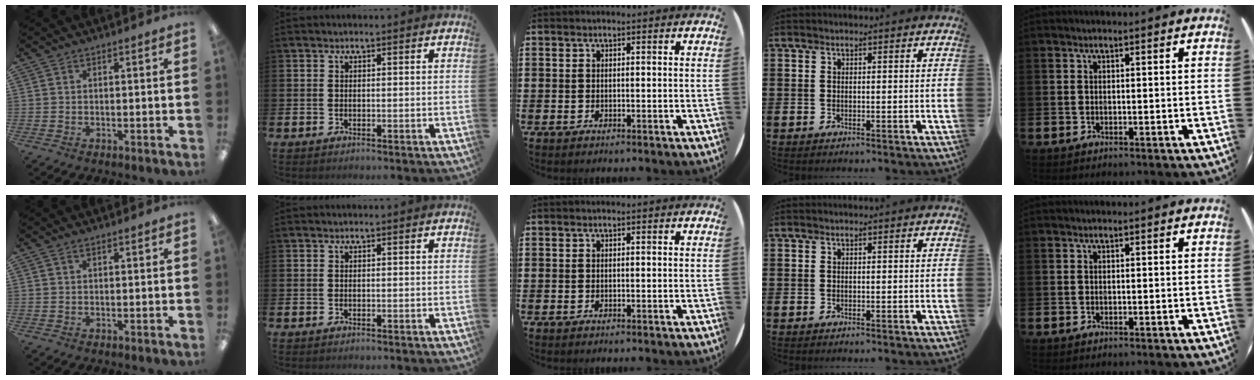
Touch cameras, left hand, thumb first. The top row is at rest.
{"thumb": {"total": 0.9, "force": [0.6, 0.4, 0.6], "torque": [-0.014, 0.002, 0.010]}}